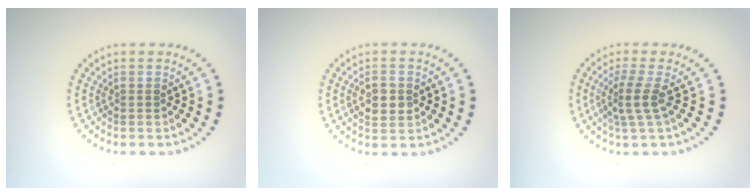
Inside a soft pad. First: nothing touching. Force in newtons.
{"total": 2.3, "press": 2.3, "slide": 0.2}
{"total": 2.5, "press": 1.8, "slide": 1.7}